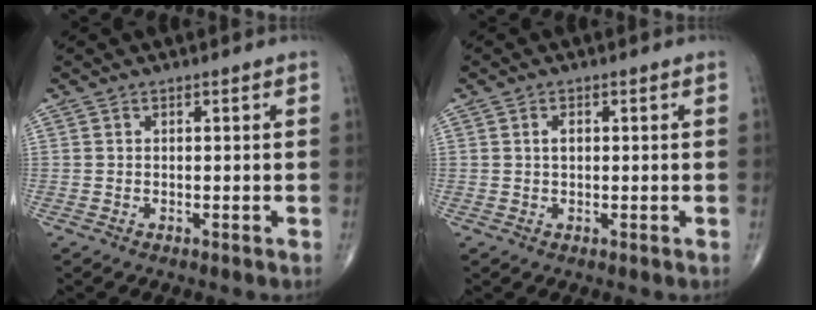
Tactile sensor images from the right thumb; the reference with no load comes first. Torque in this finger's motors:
{"motor_torque": [0.04, 0.99, 0.28, 0.08, 0.06]}